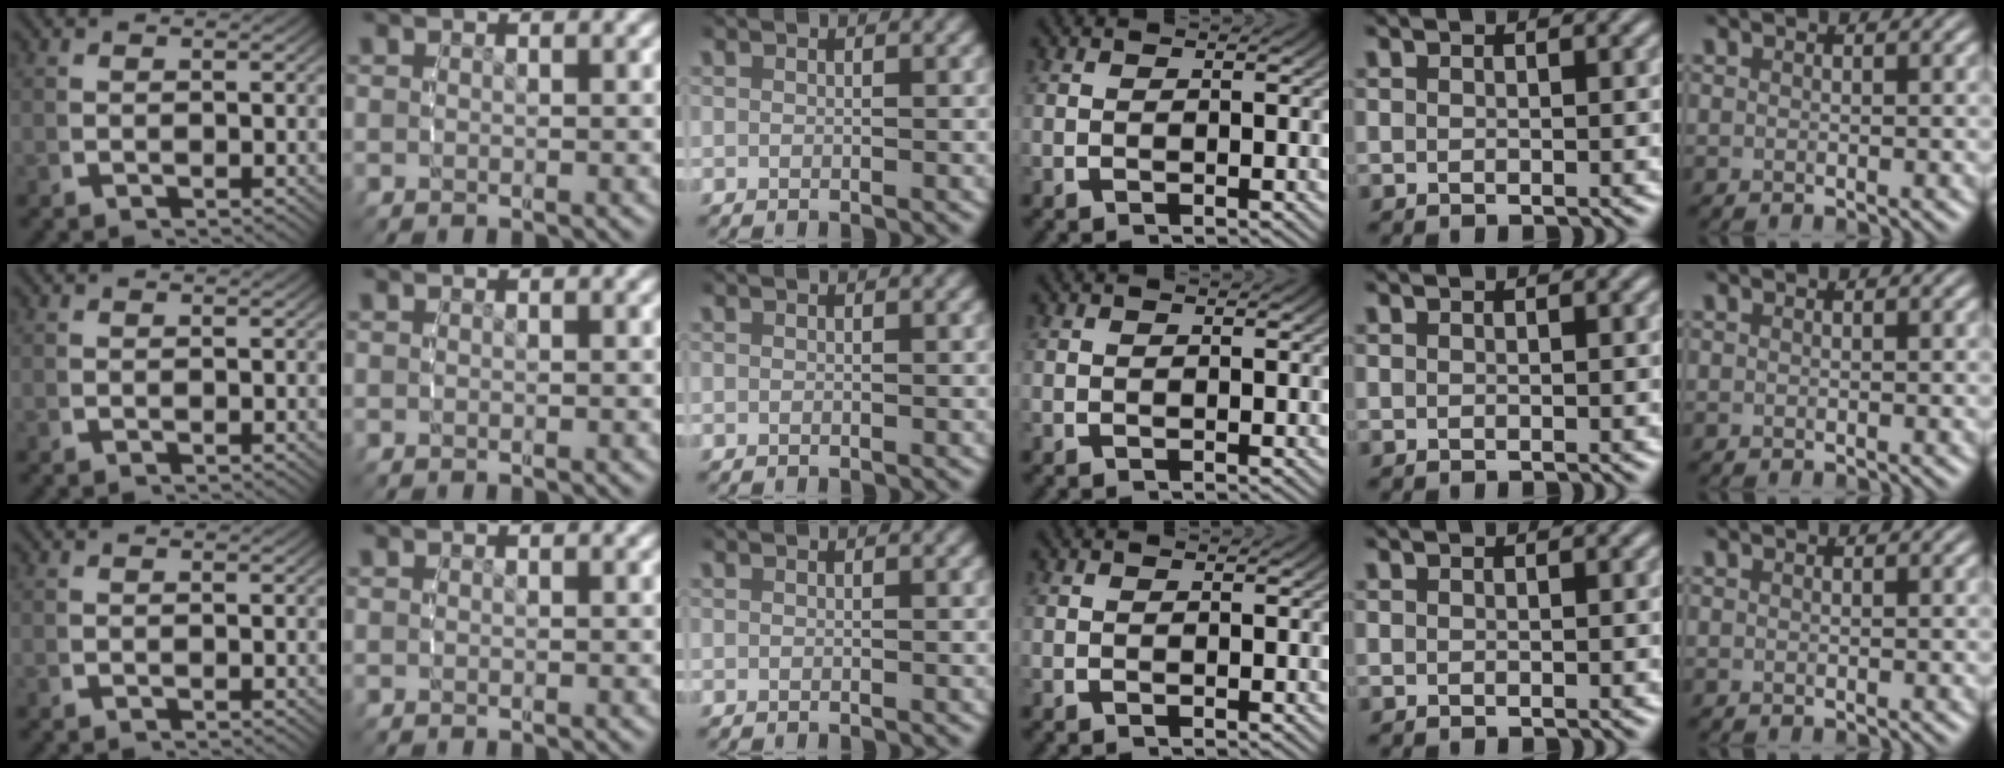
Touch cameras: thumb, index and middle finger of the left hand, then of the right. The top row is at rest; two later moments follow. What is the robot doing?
{"motion": "reach", "object": "router"}